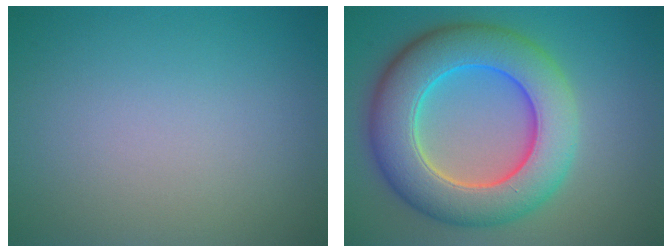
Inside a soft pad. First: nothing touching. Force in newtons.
{"total": 10.1, "press": 10.1, "slide": 0.8}